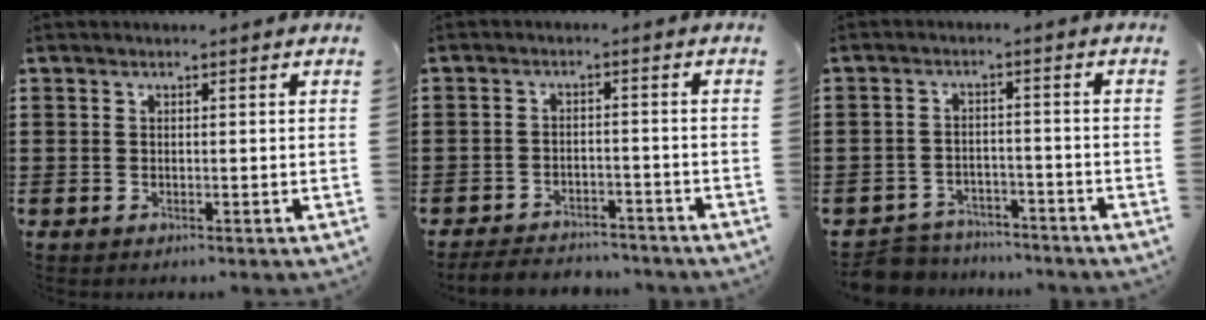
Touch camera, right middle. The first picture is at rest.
{"total": 3.6, "force": [-3.6, 0.6, 0.2], "torque": [-0.007, 0.004, -0.077]}
{"total": 4.7, "force": [-4.6, 1.0, 0.0], "torque": [-0.009, 0.008, -0.099]}